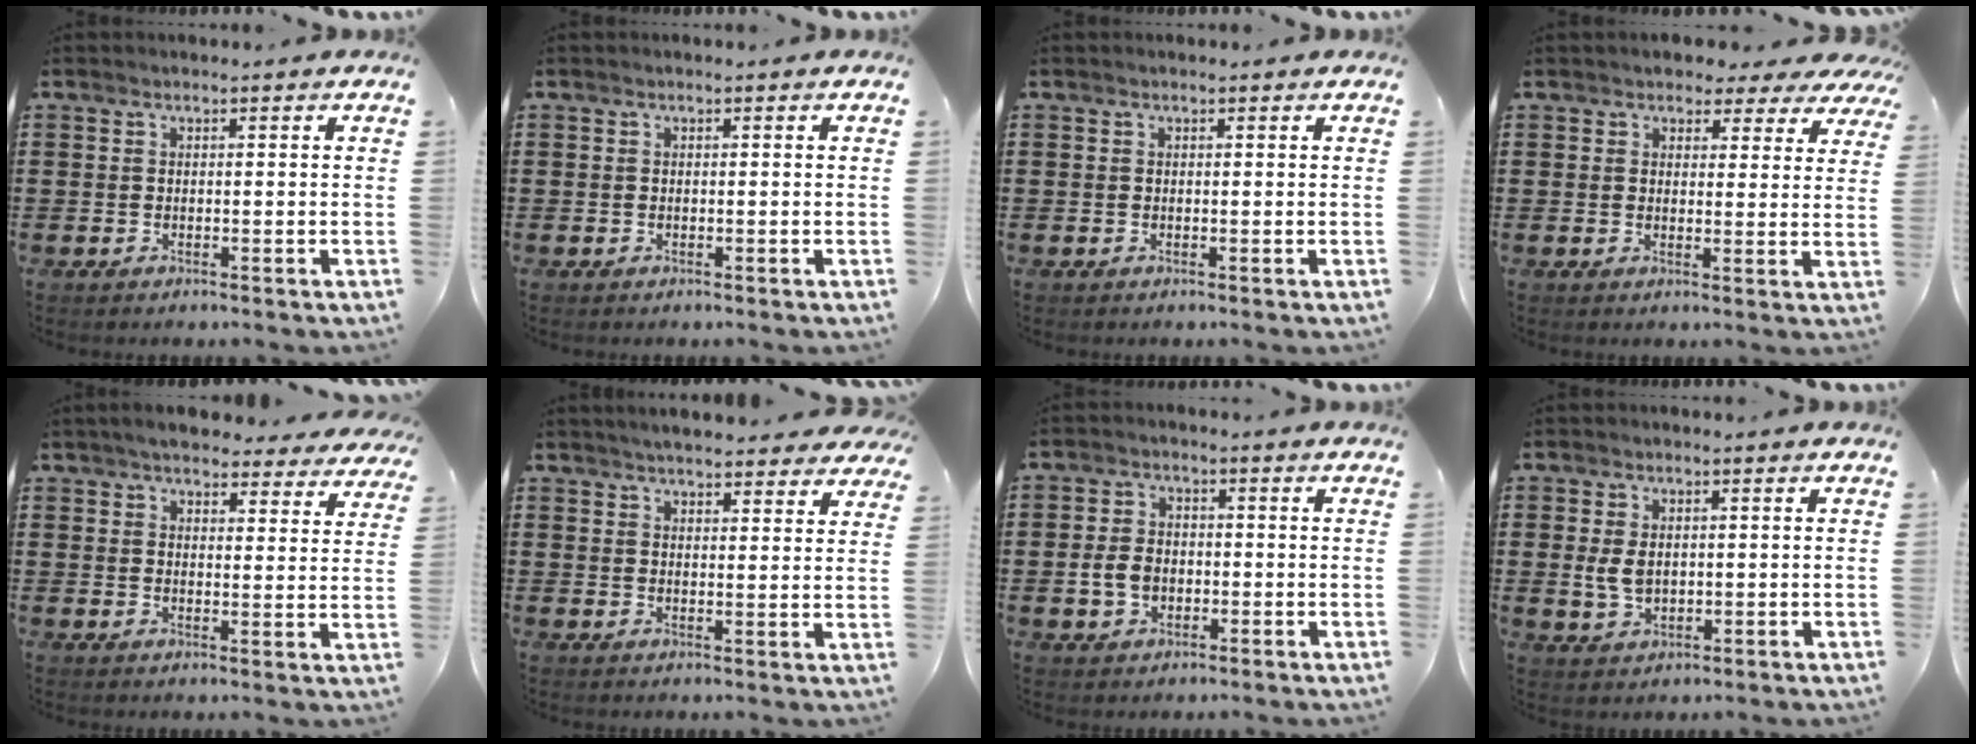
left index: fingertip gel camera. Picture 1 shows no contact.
{"total": 0.0}
{"total": 0.0}
{"total": 3.2, "force": [2.7, 1.5, 0.7], "torque": [-0.011, -0.008, 0.044]}
{"total": 4.7, "force": [4.4, 0.9, 1.2], "torque": [-0.035, -0.017, 0.078]}
{"total": 4.1, "force": [4.0, 0.3, 0.9], "torque": [-0.029, -0.011, 0.074]}
{"total": 4.3, "force": [-0.7, 3.2, 2.8], "torque": [-0.070, 0.003, -0.018]}
{"total": 3.8, "force": [0.3, 2.6, 2.8], "torque": [-0.073, 0.002, 0.000]}